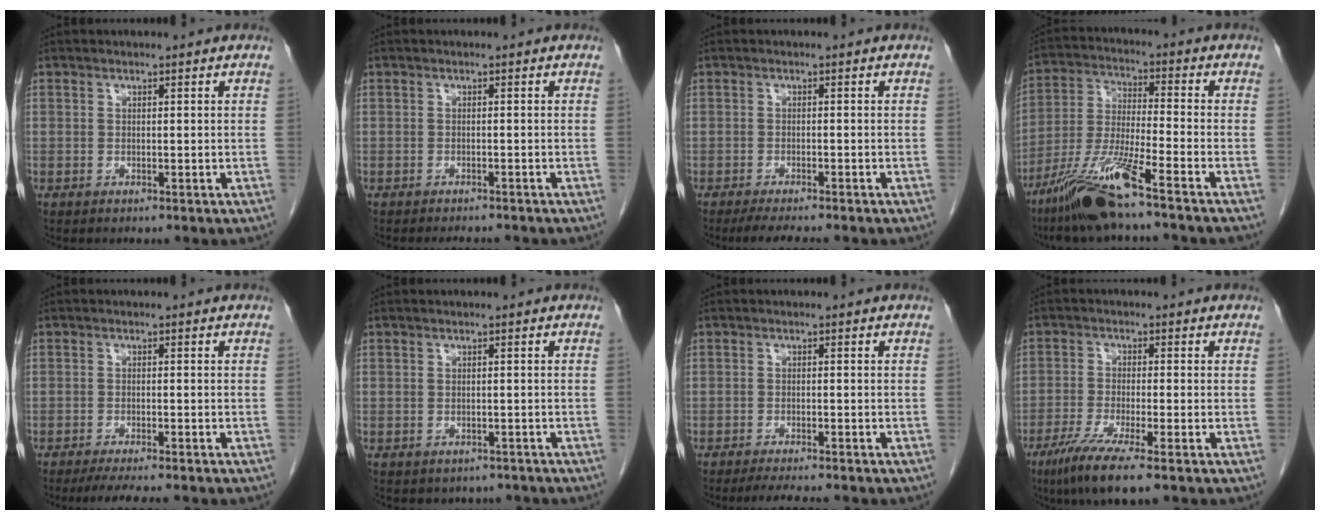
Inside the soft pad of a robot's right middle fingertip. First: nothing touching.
{"total": 4.1, "force": [-3.8, 0.9, 1.4], "torque": [-0.016, -0.006, -0.048]}
{"total": 5.4, "force": [-4.6, 0.4, 2.9], "torque": [-0.042, -0.013, -0.070]}
{"total": 13.1, "force": [-9.1, -0.1, 9.3], "torque": [-0.193, -0.030, -0.171]}
{"total": 6.8, "force": [-5.7, 0.6, 3.6], "torque": [-0.049, -0.014, -0.086]}
{"total": 3.8, "force": [-3.2, 2.0, 0.3], "torque": [-0.001, 0.009, -0.036]}
{"total": 5.8, "force": [-5.0, 0.5, 2.8], "torque": [-0.040, -0.013, -0.075]}
{"total": 7.8, "force": [-5.1, 0.0, 6.0], "torque": [-0.111, -0.022, -0.088]}